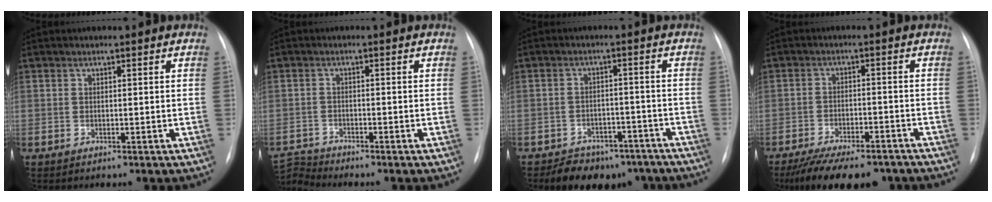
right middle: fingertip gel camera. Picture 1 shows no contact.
{"total": 3.9, "force": [-3.8, -0.7, -0.8], "torque": [0.012, -0.007, -0.072]}
{"total": 10.2, "force": [-8.0, 5.5, 3.0], "torque": [-0.031, 0.016, -0.104]}
{"total": 15.1, "force": [-12.1, 5.1, 7.4], "torque": [-0.133, -0.010, -0.173]}